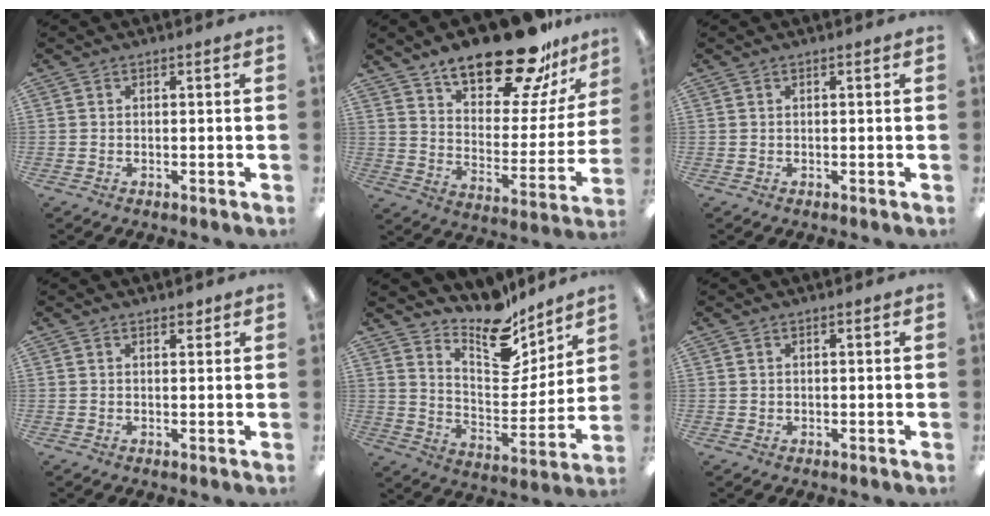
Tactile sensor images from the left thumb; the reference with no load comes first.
{"total": 21.9, "force": [17.4, 7.1, 11.3], "torque": [-0.171, -0.119, 0.291]}
{"total": 0.0}
{"total": 1.6, "force": [1.3, 0.6, 0.7], "torque": [0.002, -0.007, 0.020]}
{"total": 14.7, "force": [12.6, 5.6, 5.2], "torque": [-0.083, -0.111, 0.223]}
{"total": 0.5, "force": [0.4, 0.3, 0.1], "torque": [-0.003, 0.002, 0.007]}